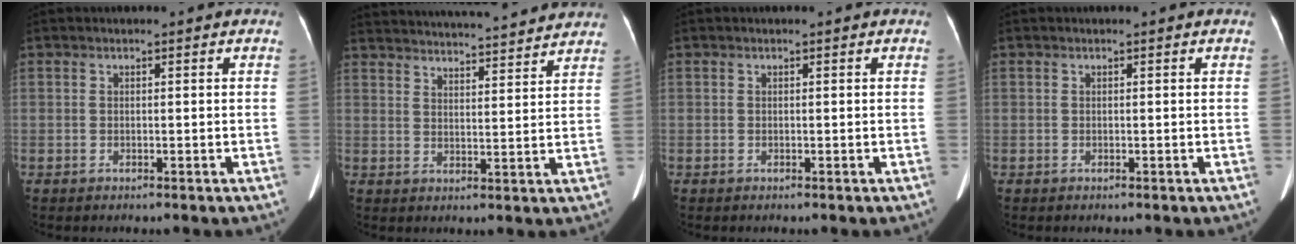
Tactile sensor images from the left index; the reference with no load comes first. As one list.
[{"total": 23.4, "force": [22.0, 2.6, 7.4], "torque": [-0.124, 0.000, 0.294]}, {"total": 0.0}, {"total": 0.0}]